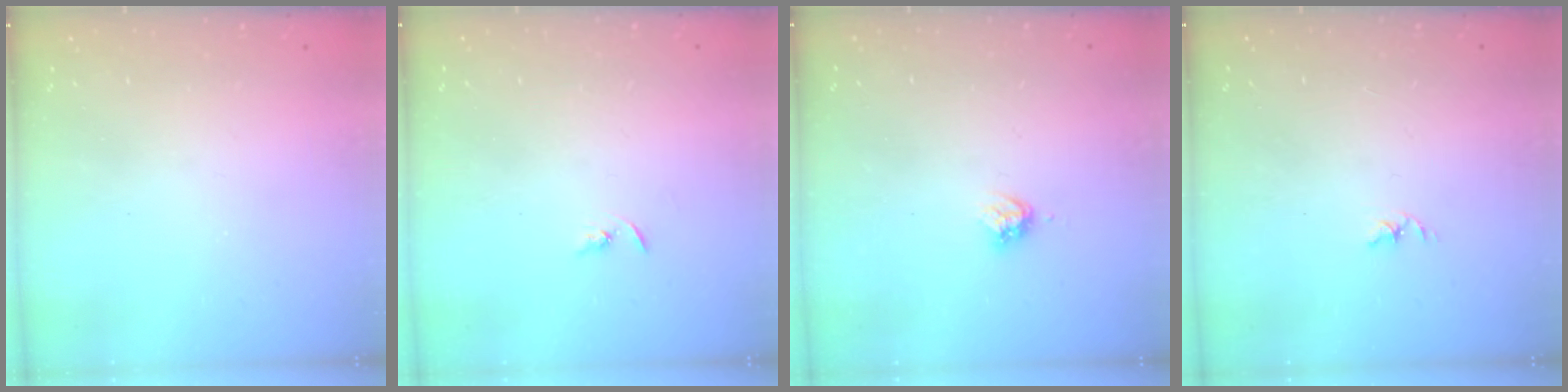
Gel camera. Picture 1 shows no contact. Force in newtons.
{"total": 2.2, "press": 2.2, "slide": 0.2}
{"total": 3.3, "press": 3.3, "slide": 0.4}
{"total": 1.8, "press": 1.7, "slide": 0.3}